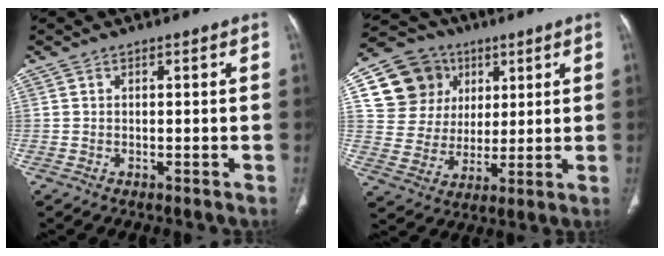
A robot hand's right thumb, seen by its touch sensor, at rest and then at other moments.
{"total": 15.4, "force": [5.7, 13.5, 4.7], "torque": [-0.054, 0.007, 0.112]}